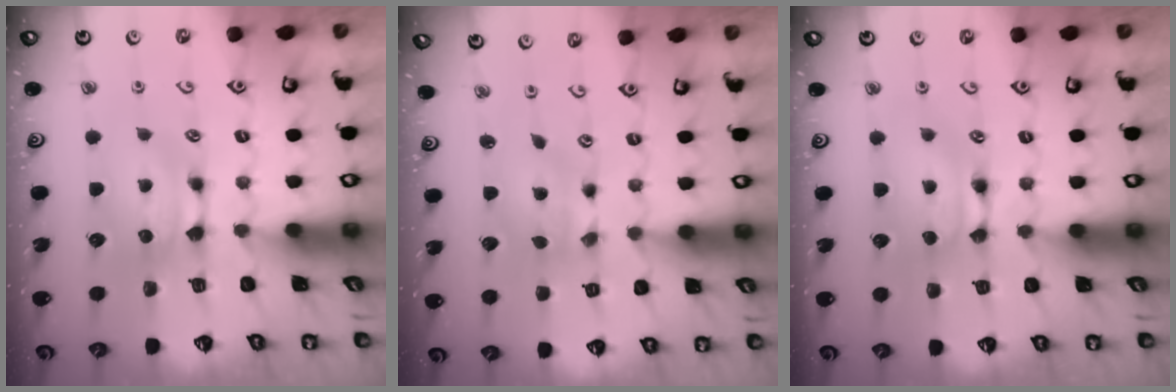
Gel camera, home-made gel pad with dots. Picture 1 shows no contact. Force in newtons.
{"total": 2.4, "press": 1.9, "slide": 1.4}
{"total": 1.7, "press": 1.7, "slide": 0.2}